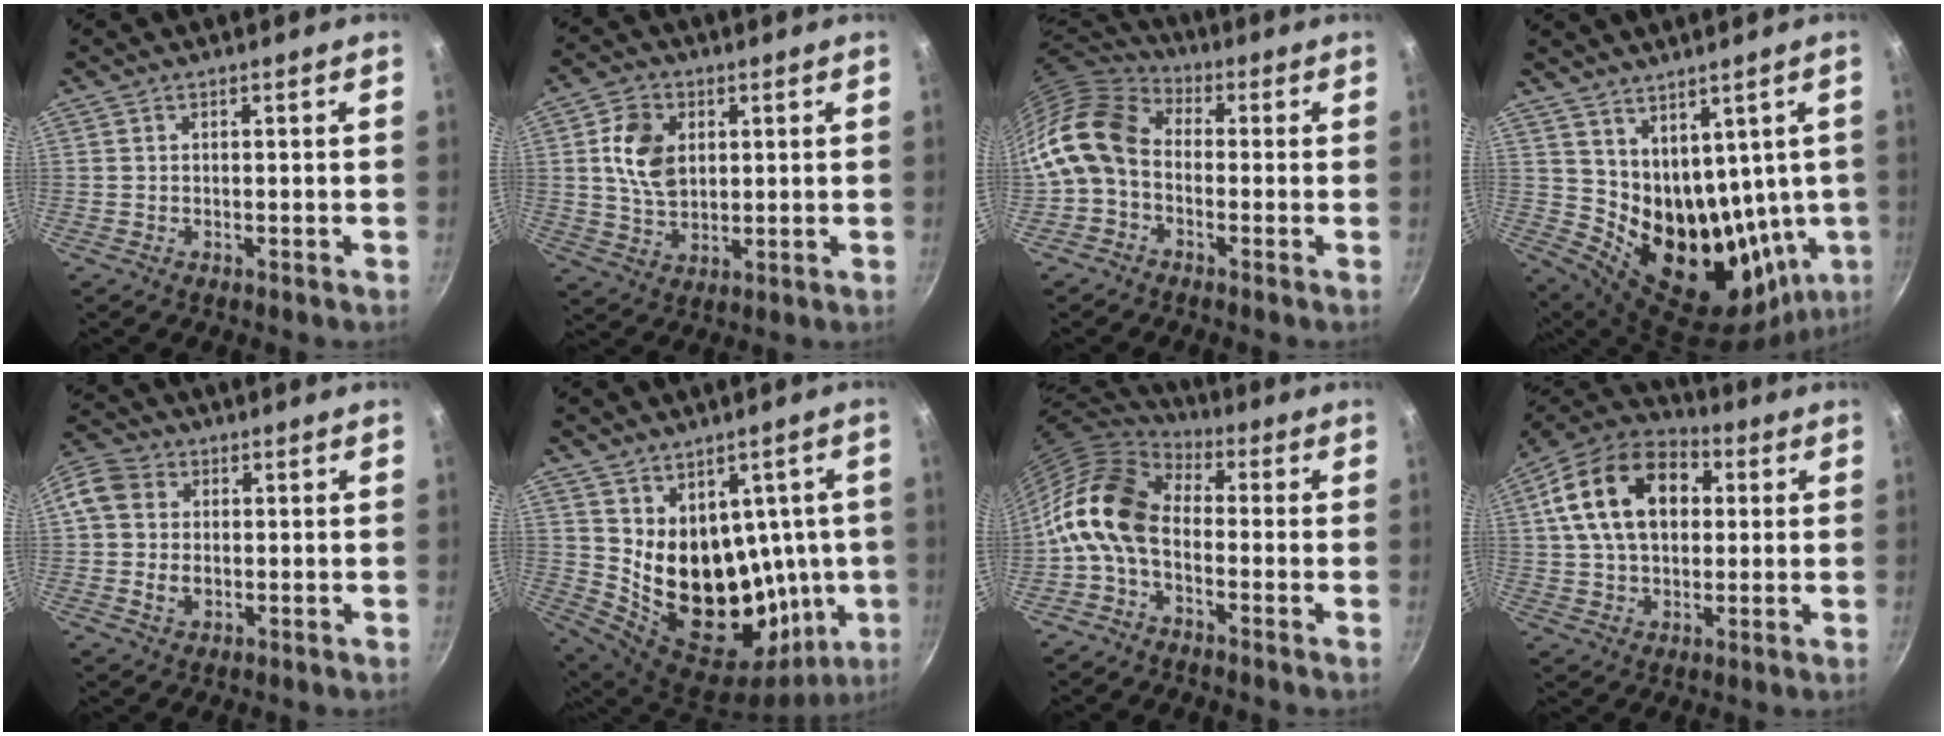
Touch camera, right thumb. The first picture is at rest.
{"total": 9.4, "force": [2.0, 6.6, 6.4], "torque": [-0.101, -0.004, 0.038]}
{"total": 13.2, "force": [-2.0, 9.8, 8.6], "torque": [-0.160, 0.039, -0.064]}
{"total": 17.0, "force": [6.3, 11.2, 11.2], "torque": [-0.146, -0.039, 0.140]}
{"total": 10.4, "force": [0.1, 8.5, 5.9], "torque": [-0.114, 0.015, -0.010]}
{"total": 21.1, "force": [2.9, 14.4, 15.1], "torque": [-0.186, -0.051, 0.076]}
{"total": 13.0, "force": [-1.8, 8.2, 9.8], "torque": [-0.176, 0.036, -0.056]}
{"total": 19.2, "force": [4.4, 13.0, 13.4], "torque": [-0.213, 0.021, 0.060]}